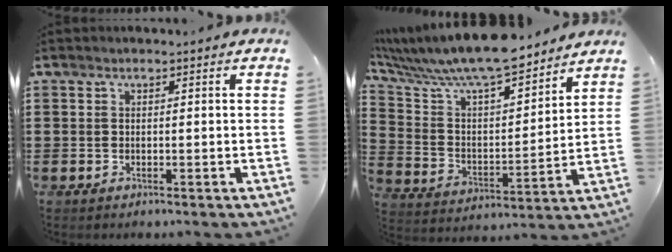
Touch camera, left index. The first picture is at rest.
{"total": 9.5, "force": [8.7, 0.9, 3.7], "torque": [-0.108, -0.062, 0.148]}